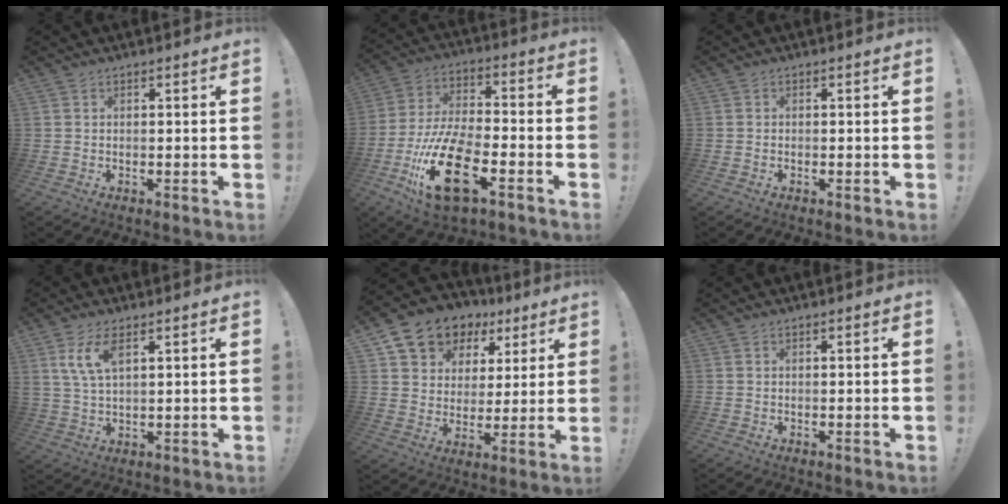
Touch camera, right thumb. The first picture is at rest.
{"total": 21.3, "force": [-9.4, 9.2, 16.7], "torque": [-0.342, 0.047, -0.149]}
{"total": 0.6, "force": [-0.4, 0.1, 0.3], "torque": [-0.013, 0.003, -0.007]}
{"total": 7.4, "force": [3.5, 2.9, 5.8], "torque": [-0.112, -0.011, 0.062]}
{"total": 11.7, "force": [7.0, 8.6, 3.6], "torque": [-0.066, -0.045, 0.140]}
{"total": 0.0}